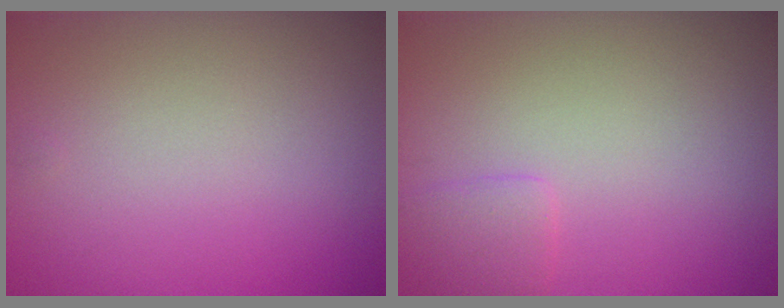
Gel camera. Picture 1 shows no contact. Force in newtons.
{"total": 1.6, "press": 1.6, "slide": 0.1}